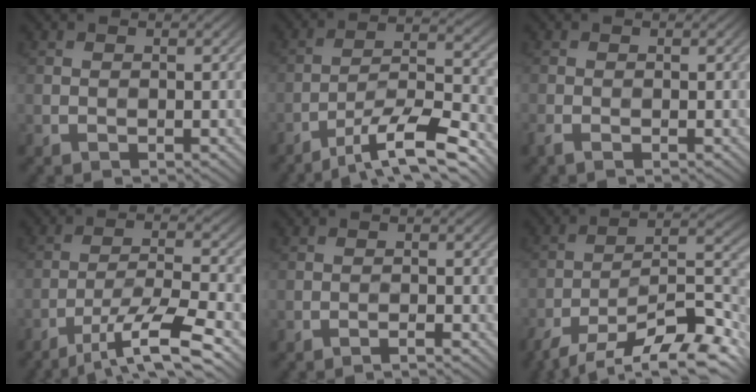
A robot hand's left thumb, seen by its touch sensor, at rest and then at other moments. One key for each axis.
{"total": 11.9, "fx": -8.6, "fy": 2.4, "fz": 7.9, "tx": -0.141, "ty": 0.007, "tz": -0.147}
{"total": 1.0, "fx": -0.8, "fy": 0.2, "fz": 0.7, "tx": -0.020, "ty": -0.003, "tz": -0.020}
{"total": 10.7, "fx": -7.0, "fy": 1.8, "fz": 7.8, "tx": -0.143, "ty": 0.003, "tz": -0.124}
{"total": 1.2, "fx": -1.0, "fy": 0.0, "fz": 0.7, "tx": -0.009, "ty": 0.003, "tz": -0.021}
{"total": 15.4, "fx": -10.9, "fy": 4.5, "fz": 9.9, "tx": -0.184, "ty": -0.010, "tz": -0.186}